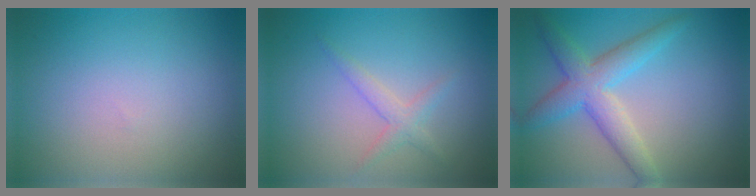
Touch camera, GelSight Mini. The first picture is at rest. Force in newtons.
{"total": 1.6, "press": 1.6, "slide": 0.1}
{"total": 4.7, "press": 4.7, "slide": 0.2}